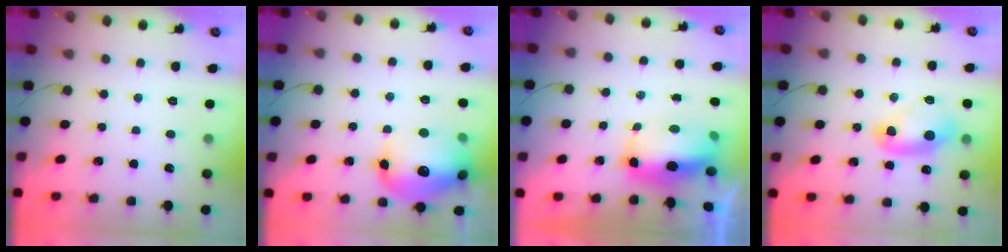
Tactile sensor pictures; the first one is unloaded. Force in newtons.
{"total": 20.2, "press": 20.1, "slide": 2.6}
{"total": 10.2, "press": 9.9, "slide": 2.2}
{"total": 8.8, "press": 8.8, "slide": 0.8}